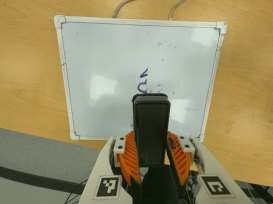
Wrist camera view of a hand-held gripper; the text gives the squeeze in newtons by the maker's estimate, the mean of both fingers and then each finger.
{"total": 6.8, "left": 6.0, "right": 7.5}